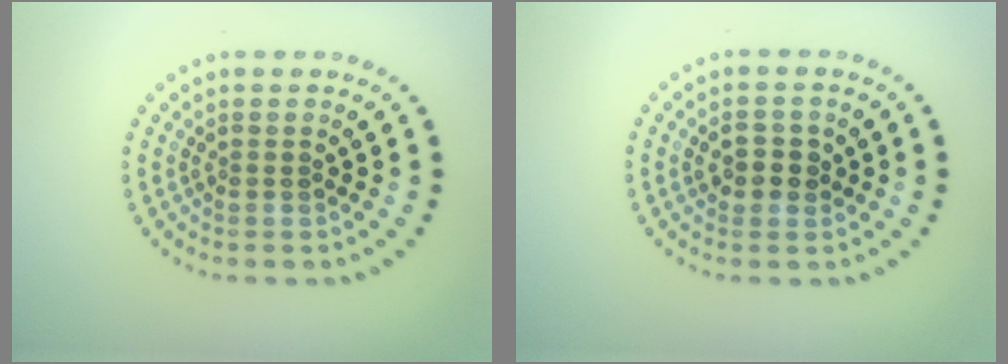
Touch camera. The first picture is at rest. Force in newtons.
{"total": 2.3, "press": 2.2, "slide": 0.5}